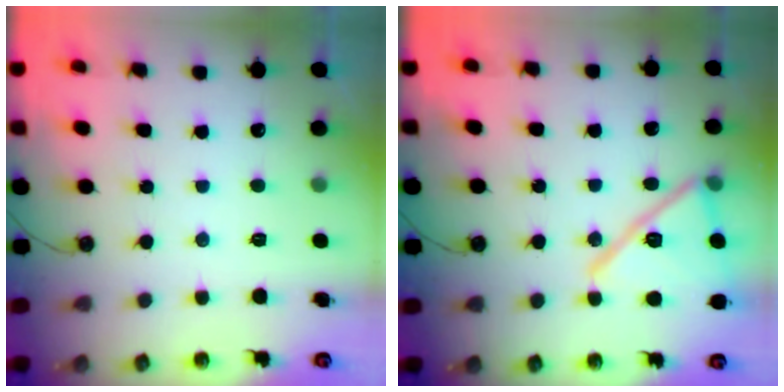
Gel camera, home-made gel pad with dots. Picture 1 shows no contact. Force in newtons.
{"total": 19.5, "press": 16.5, "slide": 10.4}